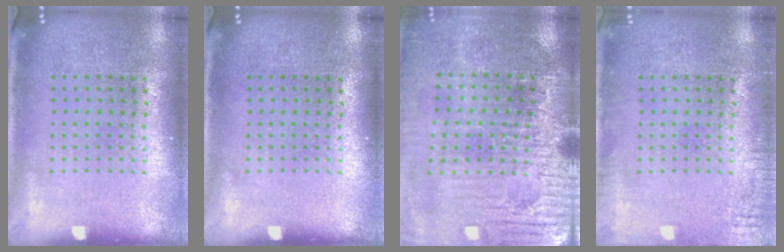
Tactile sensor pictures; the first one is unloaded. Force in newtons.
{"total": 0.0}
{"total": 3.6, "press": 3.5, "slide": 0.5}
{"total": 1.5, "press": 1.5, "slide": 0.3}